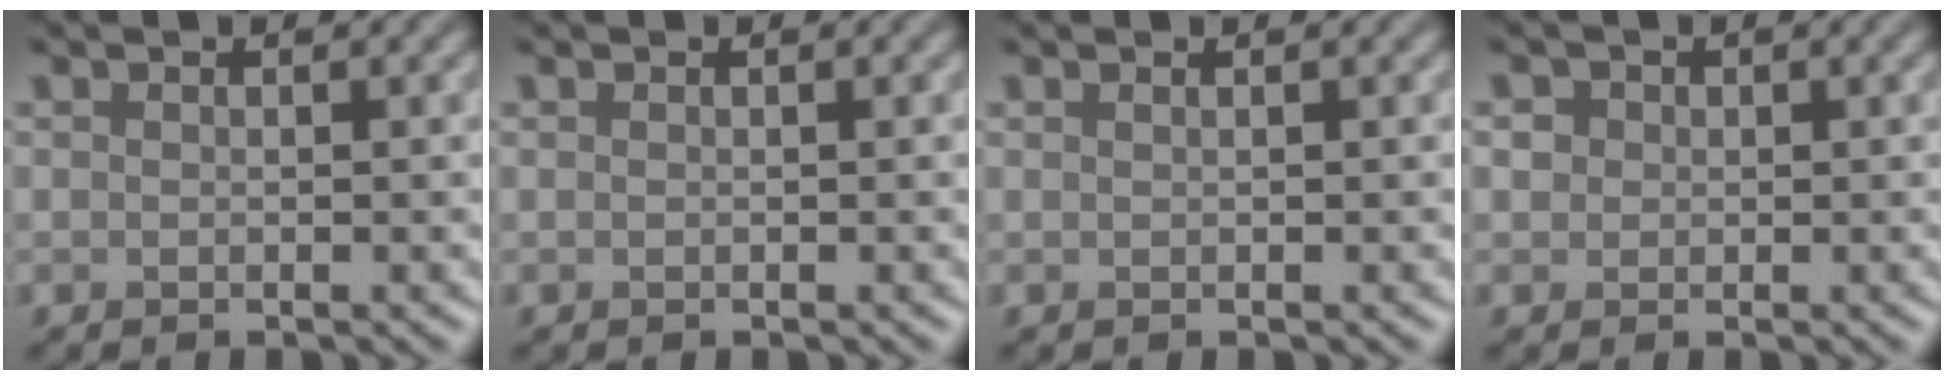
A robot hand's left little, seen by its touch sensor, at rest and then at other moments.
{"total": 0.0}
{"total": 0.0}
{"total": 2.3, "force": [0.8, 1.8, 1.0], "torque": [-0.033, 0.004, 0.015]}